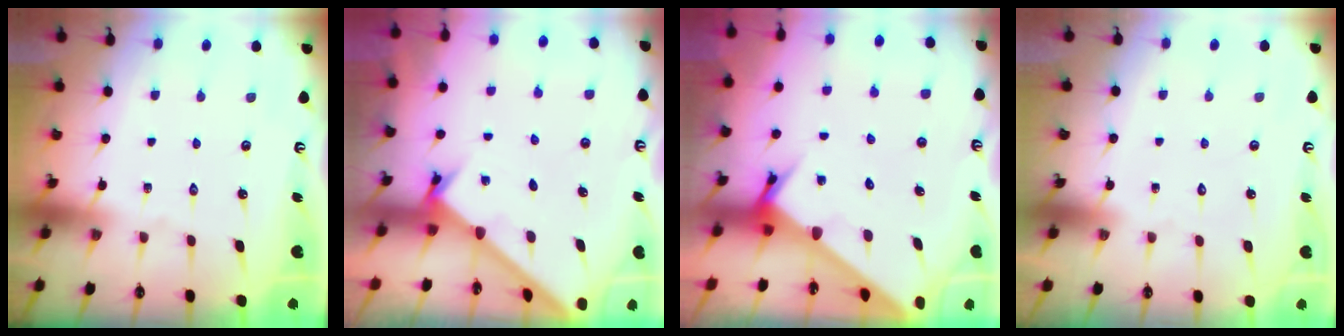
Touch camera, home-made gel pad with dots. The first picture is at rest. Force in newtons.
{"total": 1.7, "press": 1.7, "slide": 0.1}
{"total": 3.7, "press": 3.7, "slide": 0.3}
{"total": 1.6, "press": 1.6, "slide": 0.1}